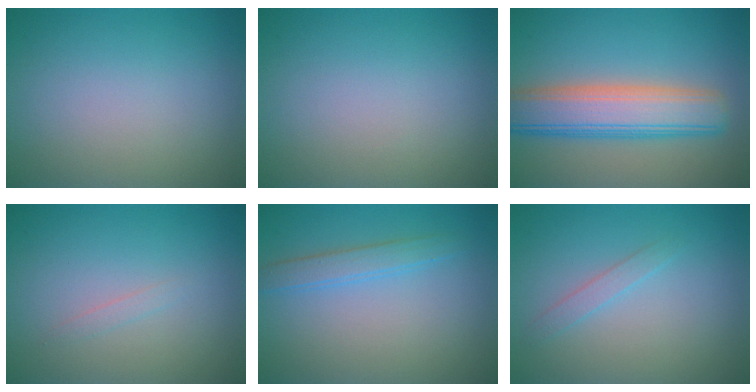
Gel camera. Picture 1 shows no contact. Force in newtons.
{"total": 0.0}
{"total": 7.6, "press": 7.6, "slide": 0.5}
{"total": 0.6, "press": 0.6, "slide": 0.0}
{"total": 2.1, "press": 2.1, "slide": 0.1}
{"total": 1.2, "press": 1.2, "slide": 0.1}